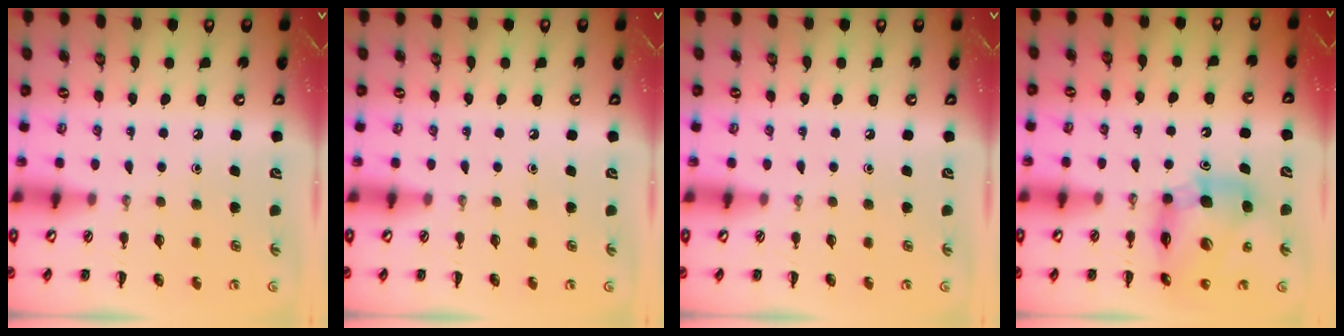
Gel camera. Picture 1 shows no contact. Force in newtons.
{"total": 0.0}
{"total": 0.0}
{"total": 10.6, "press": 10.3, "slide": 2.6}